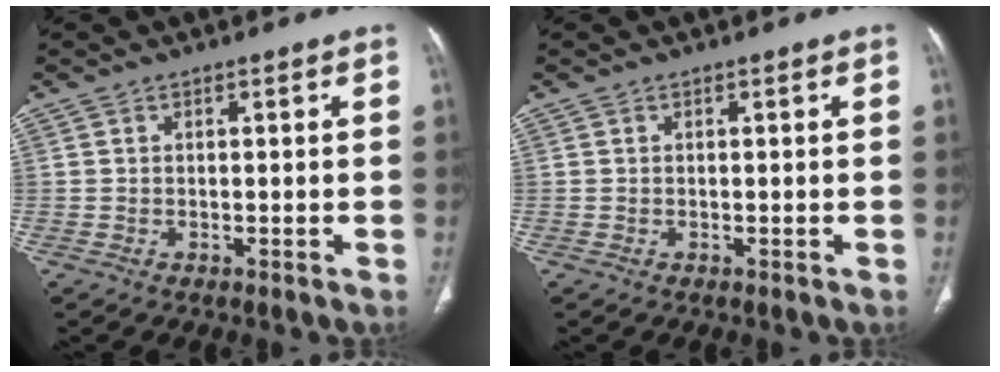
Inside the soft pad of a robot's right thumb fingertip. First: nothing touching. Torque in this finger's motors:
{"motor_torque": [-0.02, 0.02, 0.00, 0.00, 0.00]}